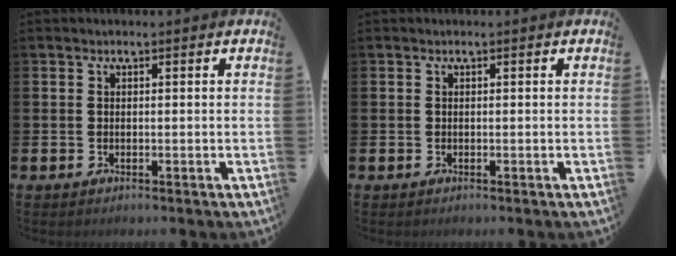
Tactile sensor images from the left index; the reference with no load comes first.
{"total": 0.0}